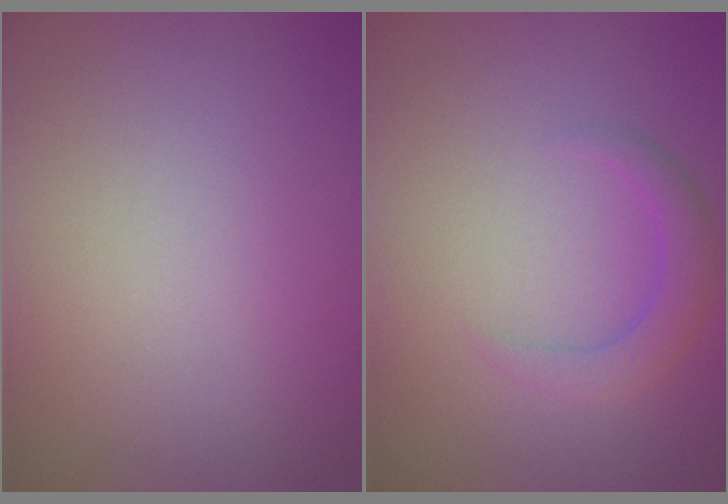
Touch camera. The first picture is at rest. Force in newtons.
{"total": 2.4, "press": 2.4, "slide": 0.2}